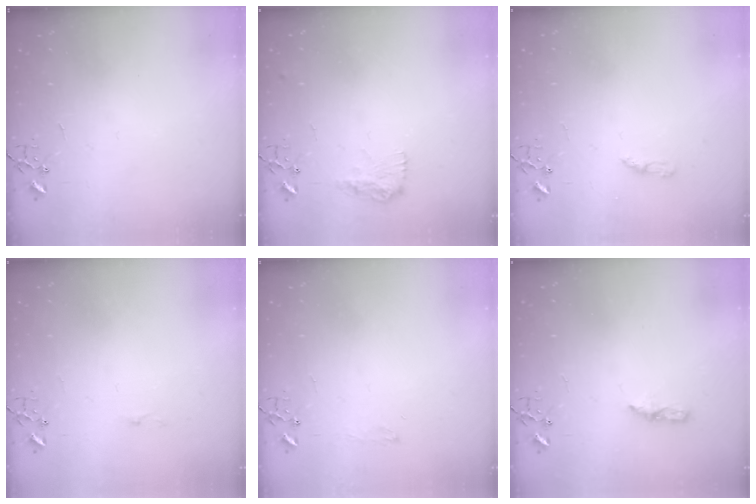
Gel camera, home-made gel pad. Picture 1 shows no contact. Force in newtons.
{"total": 10.2, "press": 10.2, "slide": 0.3}
{"total": 3.7, "press": 3.6, "slide": 0.4}
{"total": 2.6, "press": 2.6, "slide": 0.4}
{"total": 6.1, "press": 6.1, "slide": 0.7}
{"total": 6.0, "press": 6.0, "slide": 0.7}